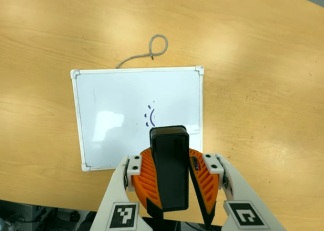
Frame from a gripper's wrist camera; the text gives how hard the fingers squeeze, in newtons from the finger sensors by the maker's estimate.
{"total": 11.7, "left": 12.0, "right": 11.4}